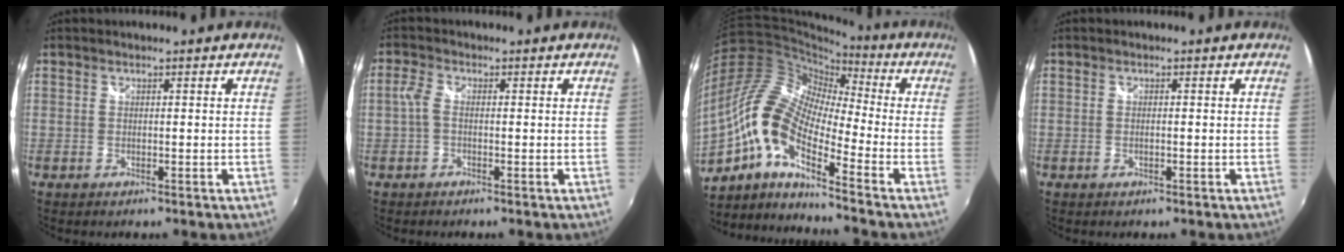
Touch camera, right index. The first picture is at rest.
{"total": 2.4, "force": [-0.3, 1.2, 2.1], "torque": [-0.048, 0.005, -0.008]}
{"total": 15.4, "force": [-6.0, 5.4, 13.2], "torque": [-0.240, 0.001, -0.140]}
{"total": 0.7, "force": [-0.2, 0.2, 0.7], "torque": [-0.015, 0.000, -0.005]}